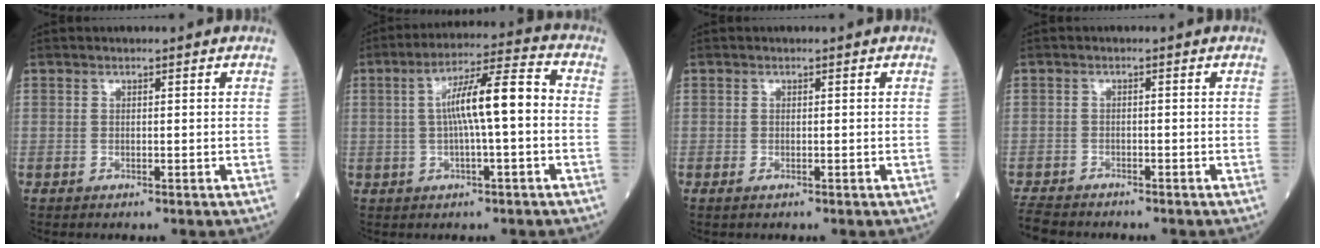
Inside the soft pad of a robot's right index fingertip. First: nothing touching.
{"total": 9.8, "force": [-0.1, 1.0, 9.7], "torque": [-0.170, 0.027, -0.006]}
{"total": 0.6, "force": [-0.3, 0.2, 0.5], "torque": [-0.012, -0.002, -0.004]}
{"total": 4.2, "force": [-4.0, 1.3, 0.5], "torque": [-0.011, -0.011, -0.076]}